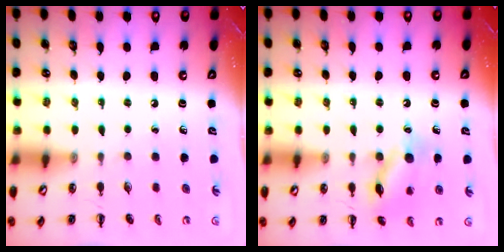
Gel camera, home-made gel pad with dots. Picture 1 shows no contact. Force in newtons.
{"total": 12.5, "press": 12.5, "slide": 0.7}